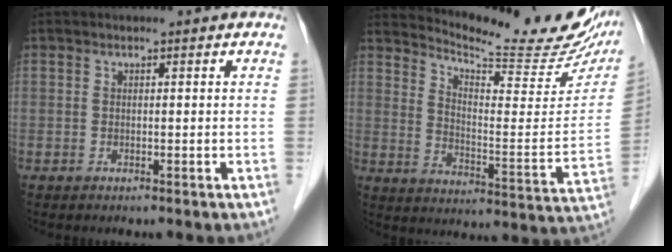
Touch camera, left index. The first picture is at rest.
{"total": 20.5, "force": [19.0, 2.8, 7.2], "torque": [-0.112, -0.069, 0.245]}